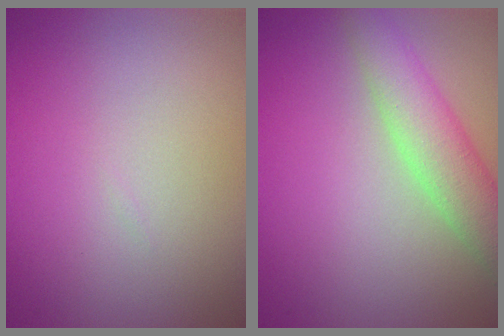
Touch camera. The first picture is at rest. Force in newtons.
{"total": 4.5, "press": 4.4, "slide": 0.4}